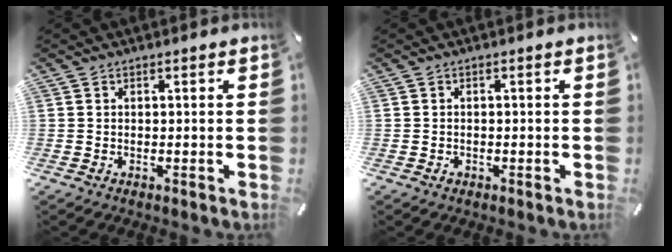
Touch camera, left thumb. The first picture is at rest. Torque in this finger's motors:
{"motor_torque": [0.22, 0.28, 0.14, 0.21, 0.00]}